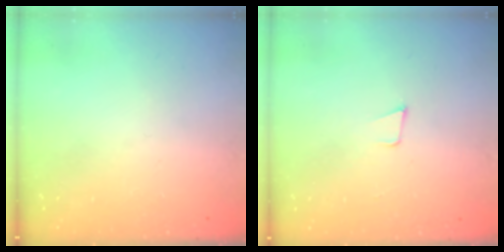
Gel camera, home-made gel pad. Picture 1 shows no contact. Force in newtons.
{"total": 3.6, "press": 2.4, "slide": 2.6}